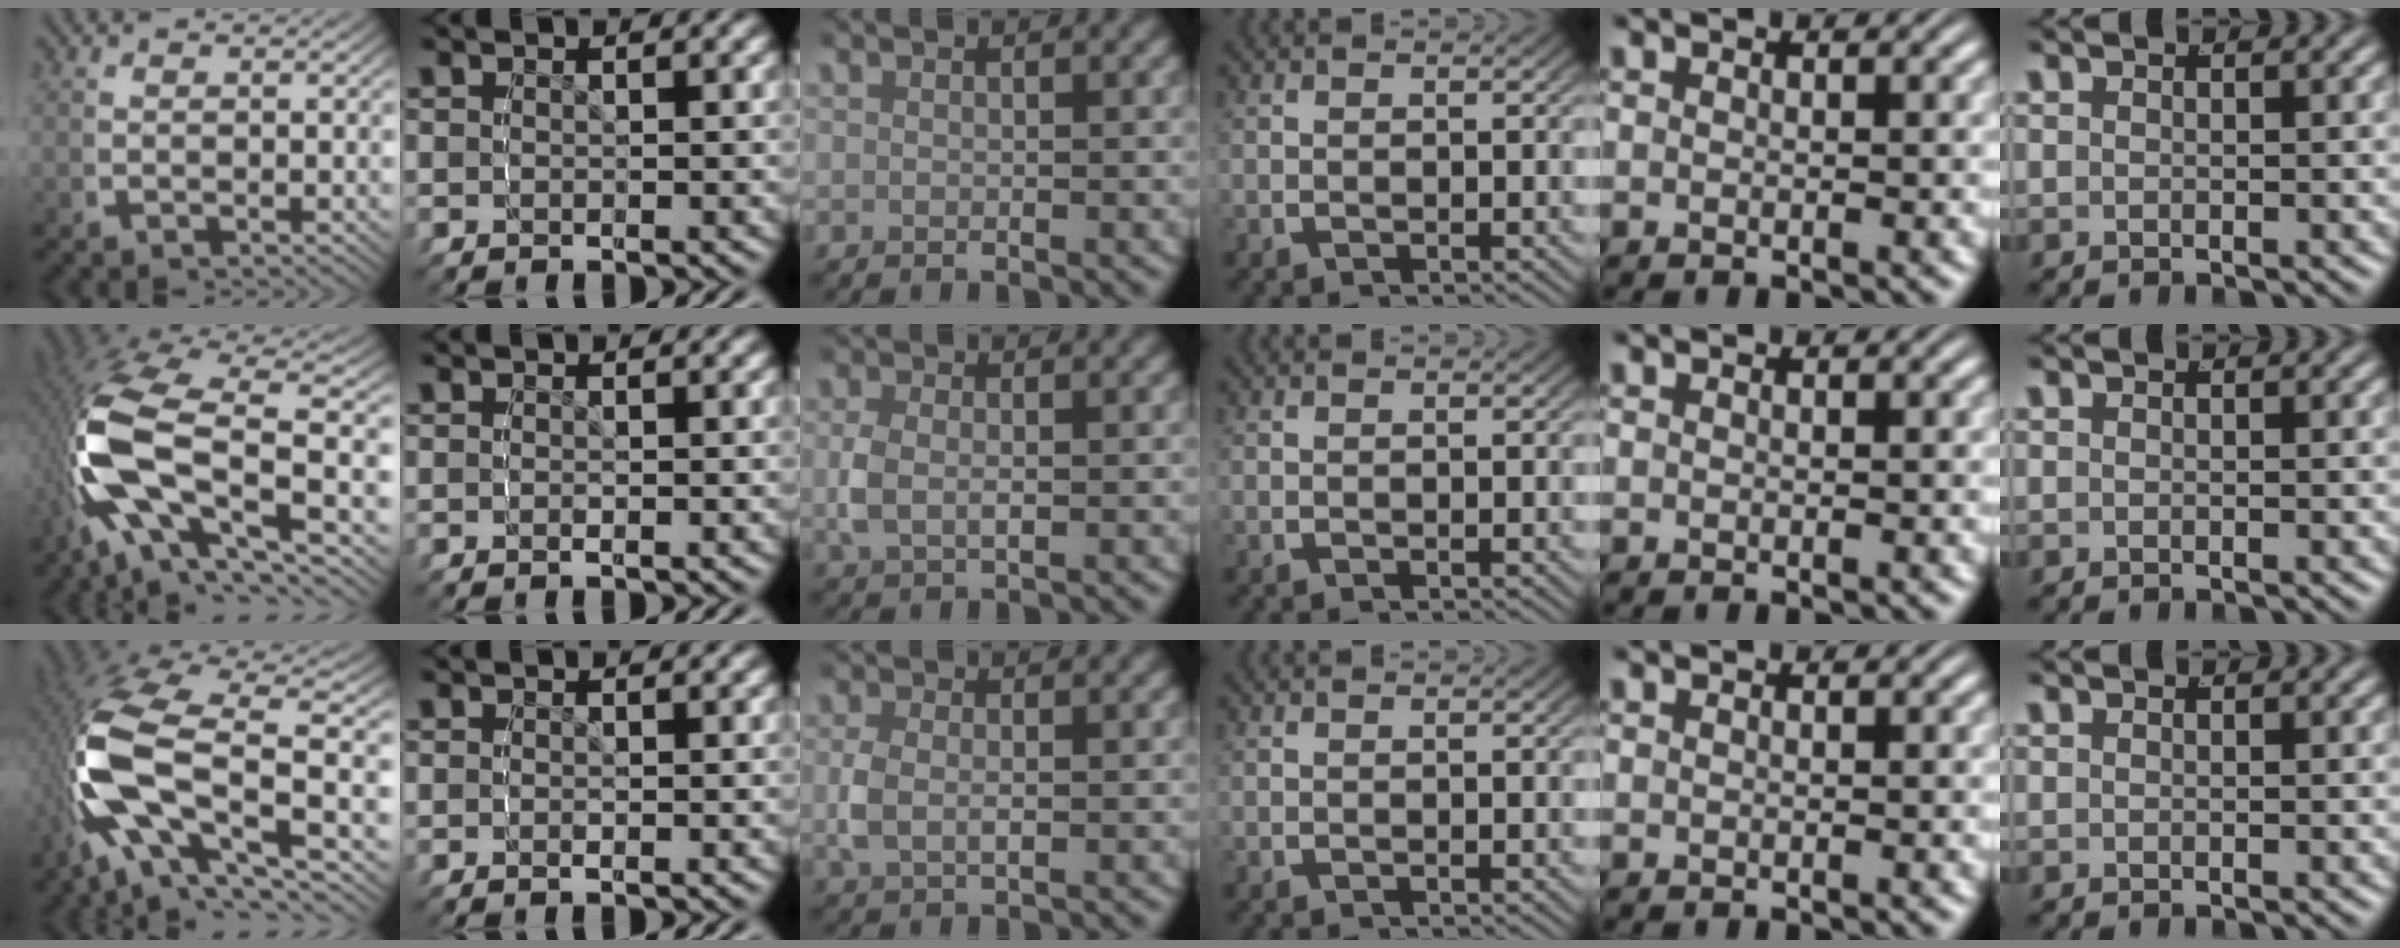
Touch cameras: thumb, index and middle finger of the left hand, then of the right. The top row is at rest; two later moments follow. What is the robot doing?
{"motion": "grasp_and_lifting", "object": "button"}